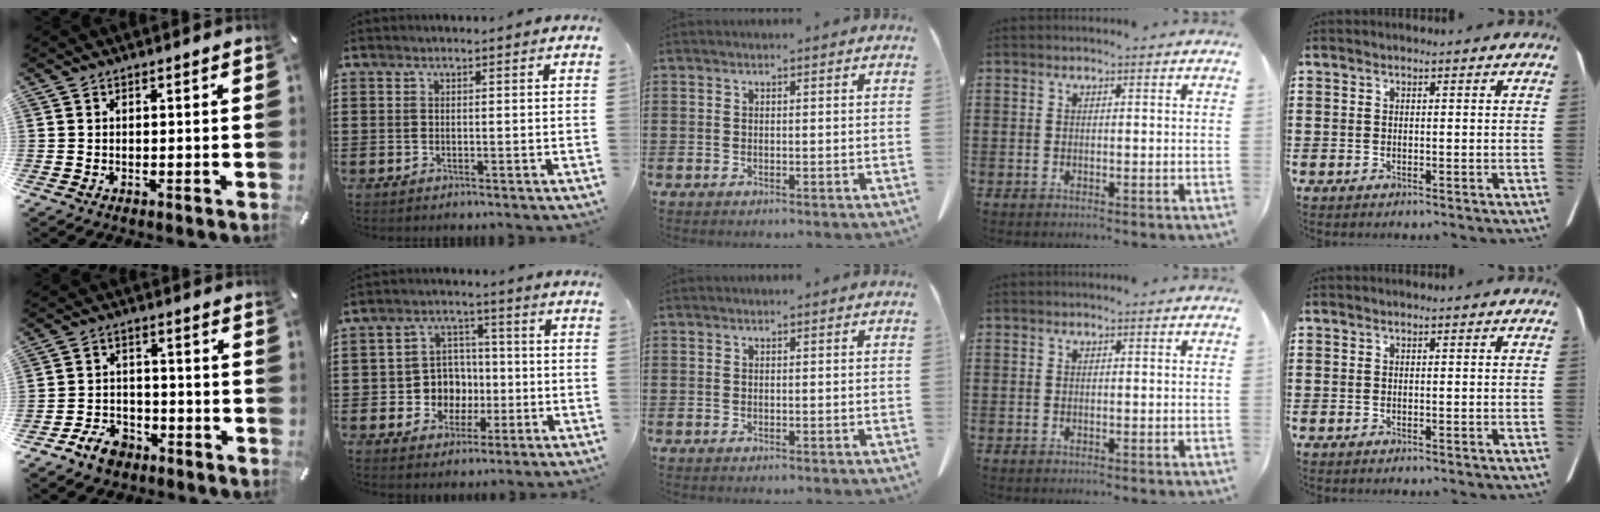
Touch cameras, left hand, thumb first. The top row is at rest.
{"thumb": {"total": 7.3, "force": [-4.8, 4.8, 2.6], "torque": [-0.053, 0.031, -0.091]}, "index": {"total": 6.7, "force": [-0.7, 6.3, 2.0], "torque": [-0.052, 0.015, -0.010]}}